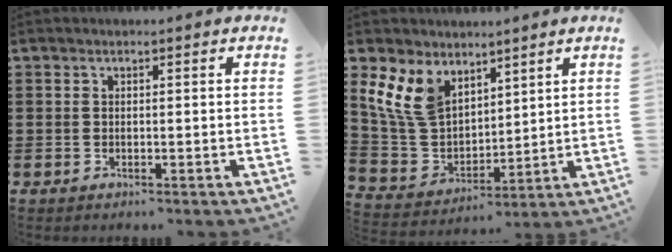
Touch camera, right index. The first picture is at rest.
{"total": 9.4, "force": [5.5, 6.2, 4.6], "torque": [-0.140, -0.014, 0.104]}